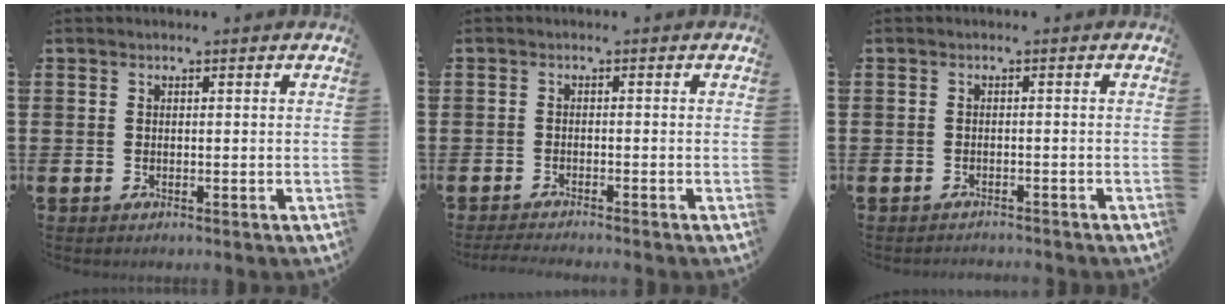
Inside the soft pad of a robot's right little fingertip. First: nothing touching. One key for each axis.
{"total": 1.4, "fx": -1.3, "fy": -0.1, "fz": 0.6, "tx": -0.009, "ty": 0.002, "tz": -0.025}
{"total": 0.9, "fx": -0.9, "fy": -0.1, "fz": -0.1, "tx": 0.000, "ty": 0.001, "tz": -0.018}